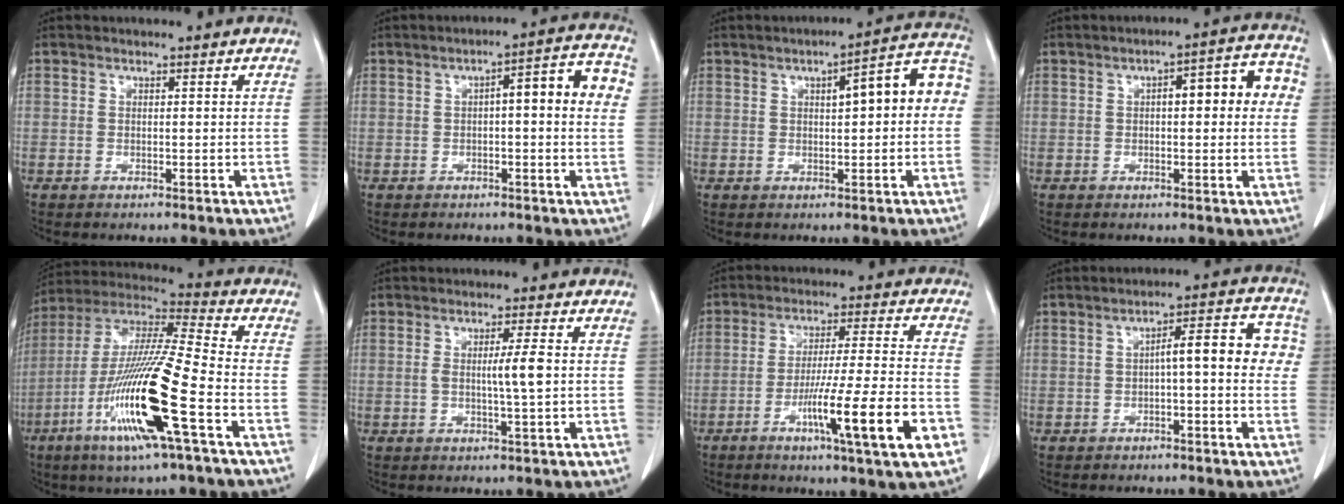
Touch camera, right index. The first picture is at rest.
{"total": 8.3, "force": [0.9, 1.6, 8.1], "torque": [-0.103, 0.030, 0.004]}
{"total": 9.6, "force": [1.3, 2.2, 9.3], "torque": [-0.120, 0.038, 0.012]}
{"total": 8.5, "force": [1.2, 2.3, 8.1], "torque": [-0.101, 0.032, 0.009]}
{"total": 19.6, "force": [-7.2, 0.4, 18.3], "torque": [-0.388, -0.030, -0.142]}
{"total": 4.1, "force": [0.1, -0.4, 4.1], "torque": [-0.071, -0.005, 0.000]}
{"total": 14.4, "force": [-5.9, -0.7, 13.2], "torque": [-0.221, -0.017, -0.094]}
{"total": 8.4, "force": [0.1, 2.1, 8.2], "torque": [-0.103, 0.039, -0.004]}